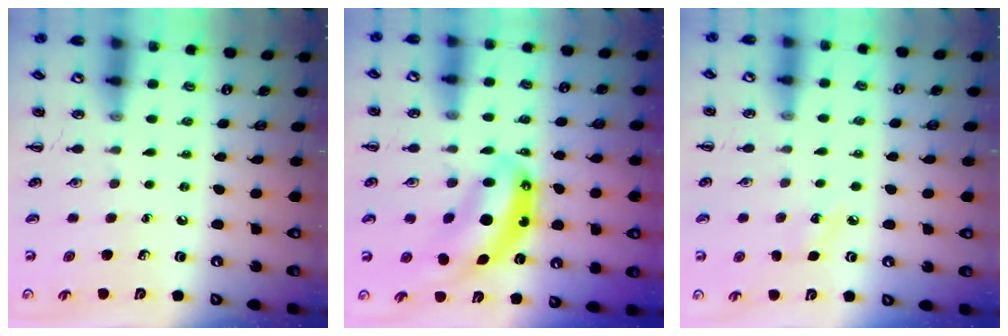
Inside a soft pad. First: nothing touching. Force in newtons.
{"total": 9.1, "press": 8.8, "slide": 2.2}
{"total": 3.8, "press": 3.6, "slide": 1.0}